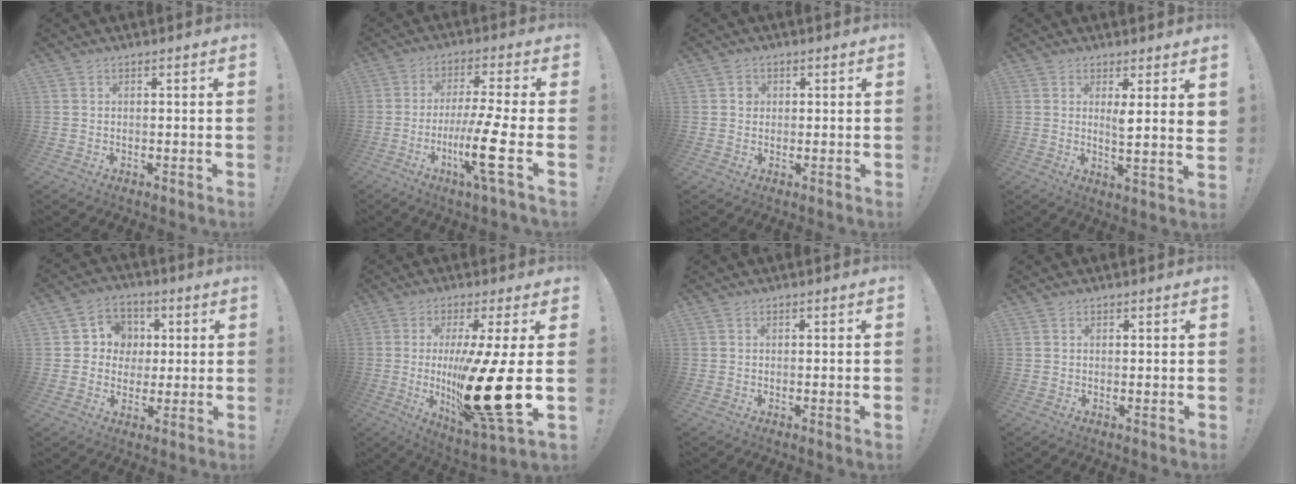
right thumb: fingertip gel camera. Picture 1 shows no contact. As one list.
[{"total": 13.6, "force": [-4.2, 0.8, 12.9], "torque": [-0.230, 0.008, -0.068]}, {"total": 2.0, "force": [0.2, 1.9, 0.7], "torque": [0.001, 0.000, 0.001]}, {"total": 5.8, "force": [2.3, -1.0, 5.3], "torque": [-0.083, -0.026, 0.032]}, {"total": 8.4, "force": [0.5, 8.2, 1.9], "torque": [-0.022, 0.003, 0.016]}, {"total": 23.6, "force": [-2.1, 3.4, 23.3], "torque": [-0.409, -0.024, -0.035]}, {"total": 1.1, "force": [-0.3, -0.7, 0.8], "torque": [-0.016, -0.001, -0.006]}, {"total": 0.0}]